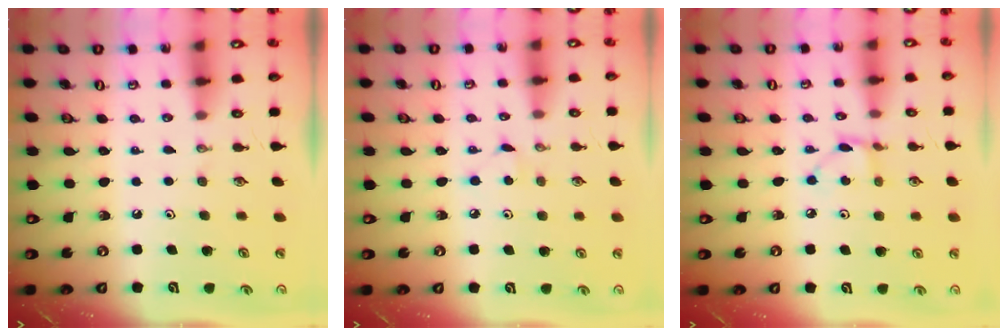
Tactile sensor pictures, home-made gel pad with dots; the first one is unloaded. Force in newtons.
{"total": 2.9, "press": 2.8, "slide": 0.3}
{"total": 2.9, "press": 2.9, "slide": 0.2}